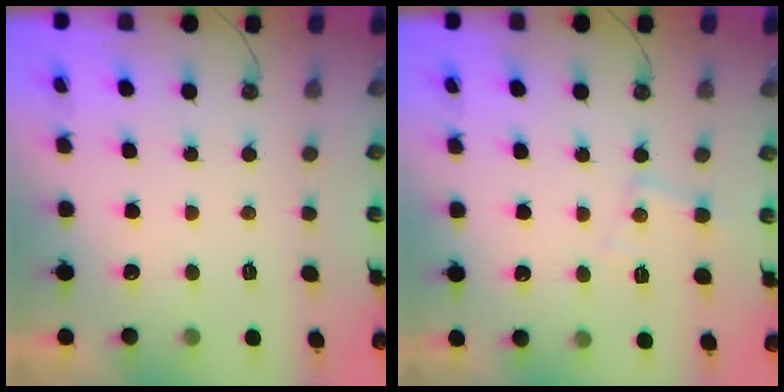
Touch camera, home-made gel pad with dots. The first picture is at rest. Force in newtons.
{"total": 7.1, "press": 7.0, "slide": 0.4}